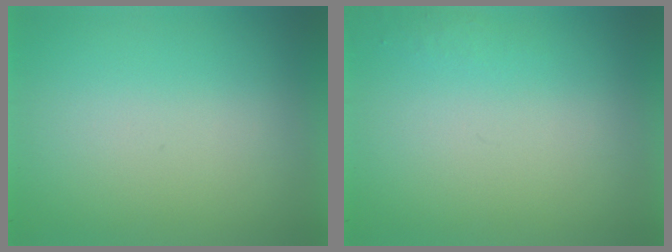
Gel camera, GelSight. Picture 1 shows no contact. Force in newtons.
{"total": 1.0}